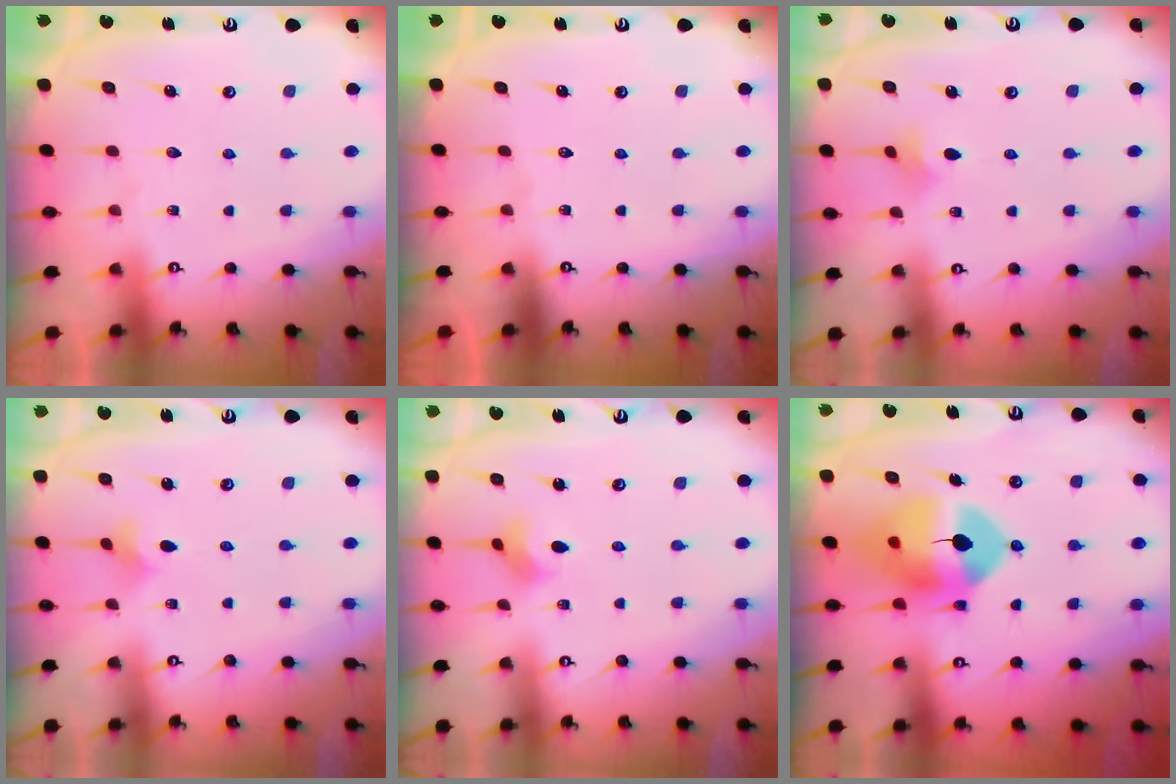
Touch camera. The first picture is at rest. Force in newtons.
{"total": 0.0}
{"total": 4.1, "press": 4.1, "slide": 0.7}
{"total": 1.9, "press": 1.8, "slide": 0.5}
{"total": 3.2, "press": 3.2, "slide": 0.3}
{"total": 13.1, "press": 12.9, "slide": 2.1}